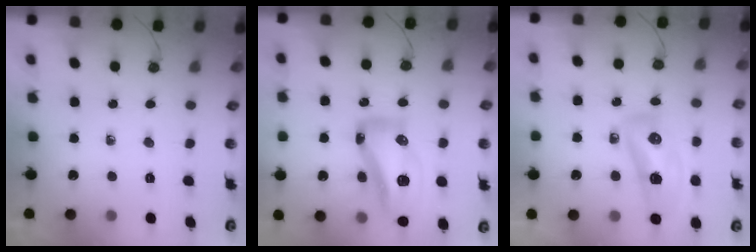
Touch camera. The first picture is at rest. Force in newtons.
{"total": 18.3, "press": 17.2, "slide": 6.4}
{"total": 13.4, "press": 12.9, "slide": 3.9}